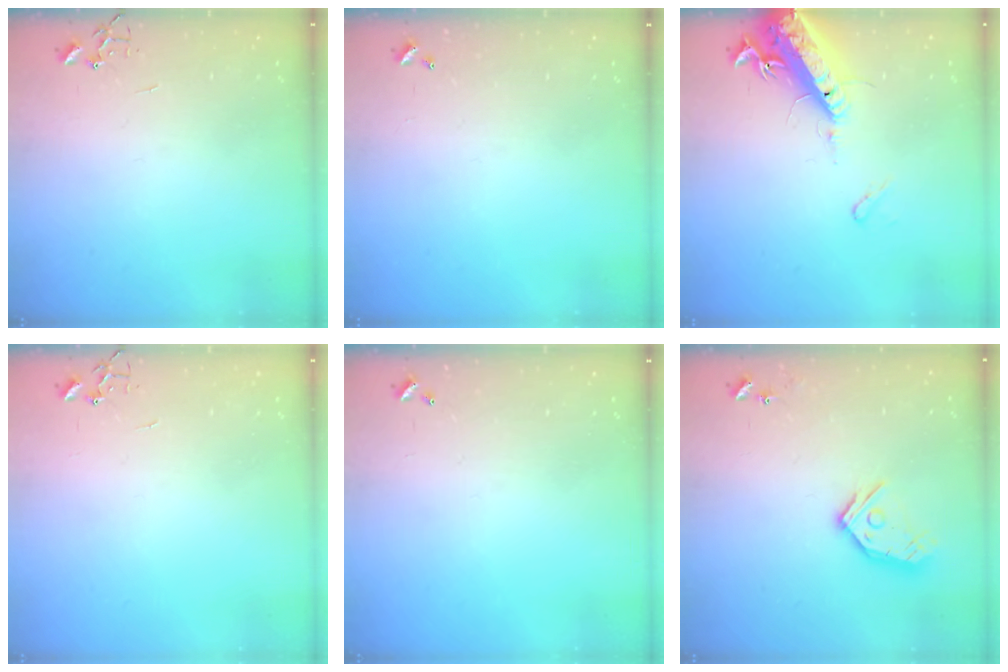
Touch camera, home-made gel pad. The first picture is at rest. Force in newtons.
{"total": 0.0}
{"total": 16.9, "press": 16.5, "slide": 3.9}
{"total": 0.0}
{"total": 0.0}
{"total": 13.2, "press": 13.1, "slide": 1.6}